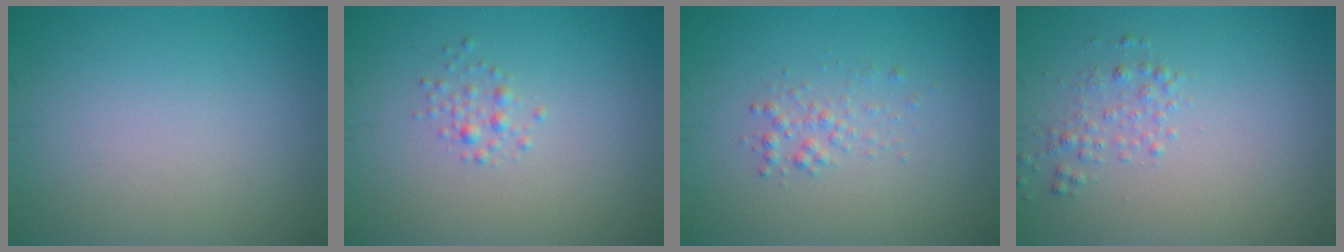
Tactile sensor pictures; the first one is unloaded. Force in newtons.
{"total": 1.2, "press": 1.2, "slide": 0.0}
{"total": 1.4, "press": 1.4, "slide": 0.1}
{"total": 1.6, "press": 1.6, "slide": 0.1}